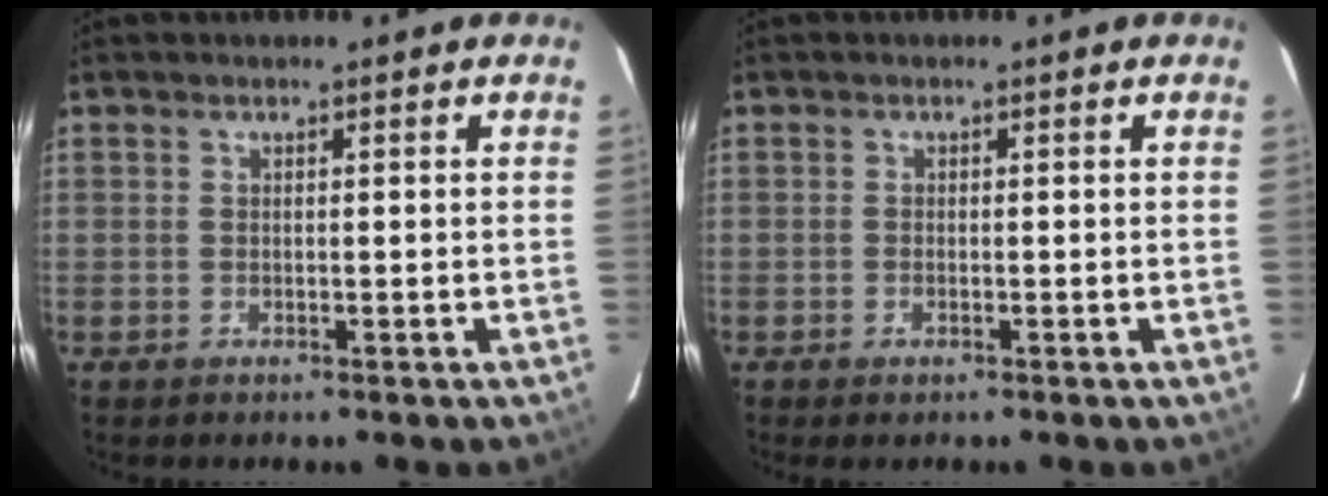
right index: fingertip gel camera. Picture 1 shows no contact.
{"total": 0.8, "force": [-0.5, 0.4, 0.4], "torque": [-0.007, -0.001, -0.010]}